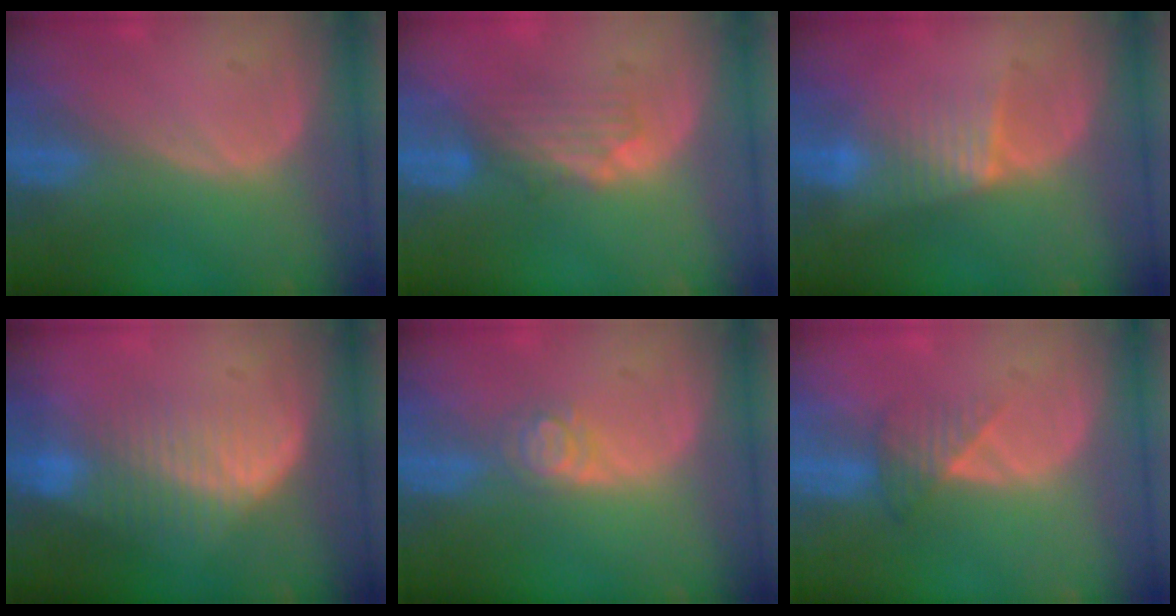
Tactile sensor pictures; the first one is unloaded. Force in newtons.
{"total": 4.3, "press": 3.8, "slide": 2.1}
{"total": 4.7, "press": 4.6, "slide": 0.7}
{"total": 7.2, "press": 6.6, "slide": 2.8}
{"total": 2.9, "press": 2.9, "slide": 0.3}
{"total": 3.4, "press": 3.0, "slide": 1.5}